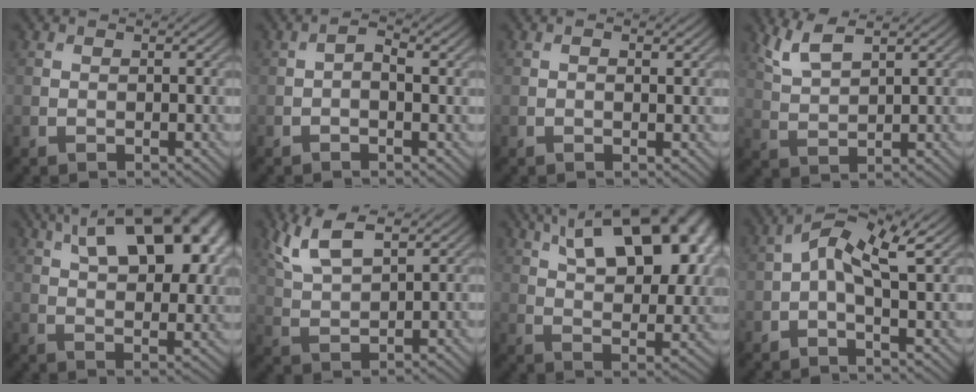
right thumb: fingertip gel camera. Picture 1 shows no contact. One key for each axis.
{"total": 1.9, "fx": -0.1, "fy": 0.9, "fz": 1.7, "tx": -0.028, "ty": 0.003, "tz": -0.005}
{"total": 0.9, "fx": 0.2, "fy": 0.3, "fz": 0.8, "tx": -0.013, "ty": -0.003, "tz": 0.004}
{"total": 4.4, "fx": 3.2, "fy": 1.2, "fz": 2.8, "tx": -0.076, "ty": 0.003, "tz": 0.074}
{"total": 17.5, "fx": 8.1, "fy": 8.2, "fz": 13.2, "tx": -0.191, "ty": 0.043, "tz": 0.112}
{"total": 7.2, "fx": 4.4, "fy": 2.5, "fz": 5.1, "tx": -0.123, "ty": 0.008, "tz": 0.095}
{"total": 19.9, "fx": 9.4, "fy": 9.5, "fz": 14.7, "tx": -0.217, "ty": 0.048, "tz": 0.140}
{"total": 6.8, "fx": 1.5, "fy": 2.5, "fz": 6.2, "tx": -0.115, "ty": 0.011, "tz": 0.016}